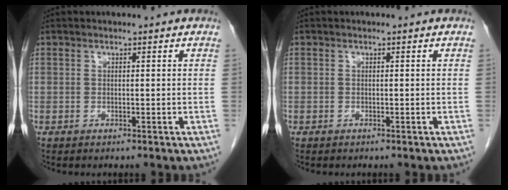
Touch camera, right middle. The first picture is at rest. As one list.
[{"total": 0.0}]